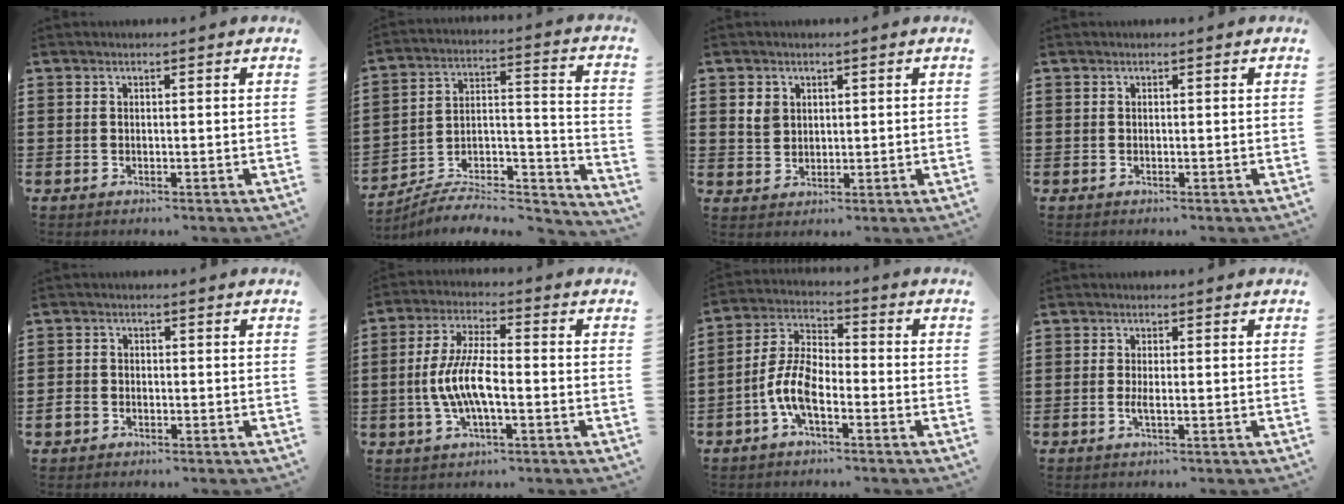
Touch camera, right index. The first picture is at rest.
{"total": 6.2, "force": [-5.7, 1.8, 2.0], "torque": [-0.023, 0.006, -0.110]}
{"total": 2.6, "force": [1.1, 2.2, 1.0], "torque": [-0.026, 0.008, 0.021]}
{"total": 0.0}
{"total": 1.9, "force": [-1.0, 1.5, 0.6], "torque": [-0.021, 0.000, -0.023]}
{"total": 7.8, "force": [-1.8, 2.5, 7.1], "torque": [-0.162, -0.009, -0.041]}
{"total": 7.7, "force": [-3.0, 3.4, 6.2], "torque": [-0.160, -0.006, -0.066]}
{"total": 1.7, "force": [-0.4, 0.2, 1.7], "torque": [-0.038, -0.006, -0.009]}